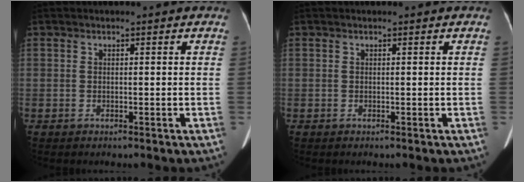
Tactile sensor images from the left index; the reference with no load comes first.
{"total": 0.0}